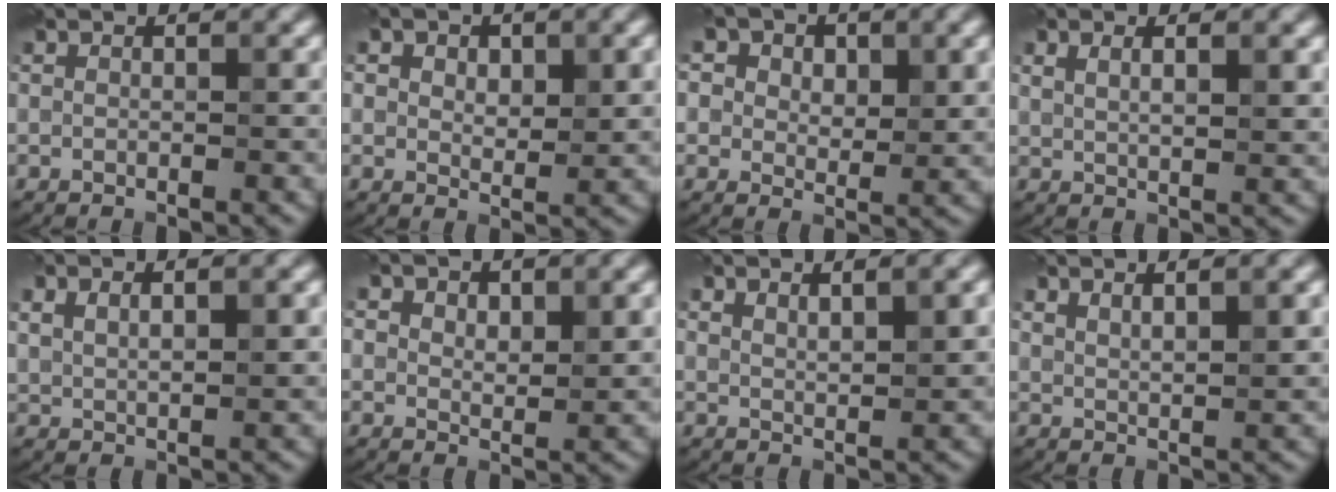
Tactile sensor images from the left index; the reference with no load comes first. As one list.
[{"total": 4.1, "force": [1.6, 2.5, 2.8], "torque": [-0.038, -0.004, 0.022]}, {"total": 8.2, "force": [4.4, 5.4, 4.5], "torque": [-0.066, 0.016, 0.039]}, {"total": 2.7, "force": [1.3, 0.8, 2.2], "torque": [-0.030, -0.001, 0.023]}, {"total": 3.8, "force": [1.4, 1.5, 3.1], "torque": [-0.061, 0.003, 0.028]}, {"total": 3.8, "force": [1.6, 2.2, 2.6], "torque": [-0.039, -0.005, 0.027]}, {"total": 3.1, "force": [1.6, 0.8, 2.6], "torque": [-0.035, 0.000, 0.027]}, {"total": 3.6, "force": [1.8, 0.9, 3.0], "torque": [-0.037, 0.002, 0.030]}]